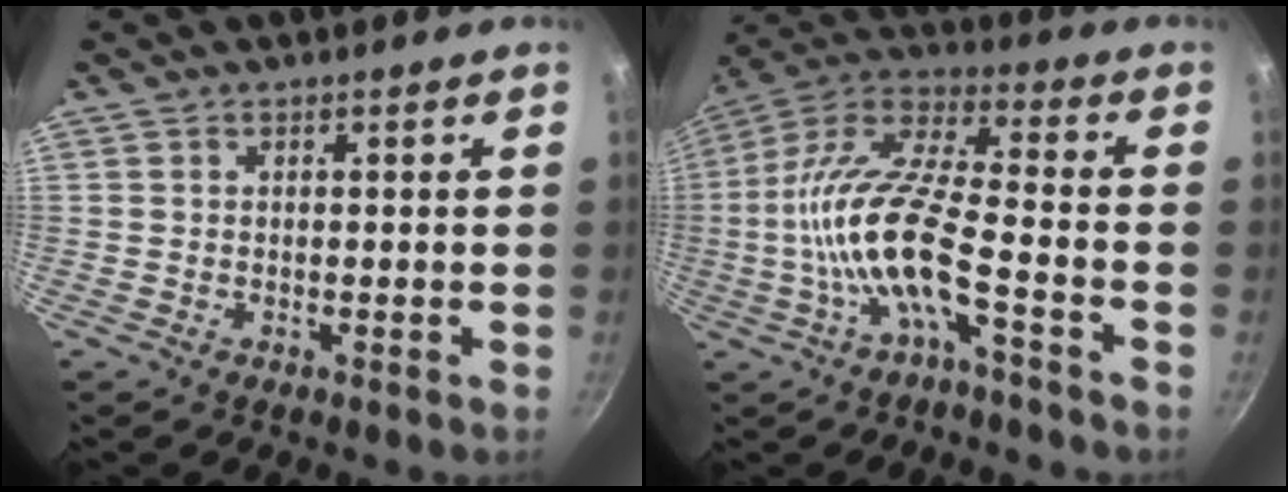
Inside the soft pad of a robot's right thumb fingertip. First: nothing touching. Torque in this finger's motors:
{"motor_torque": [0.06, 1.04, 1.99, -0.78, 0.23]}